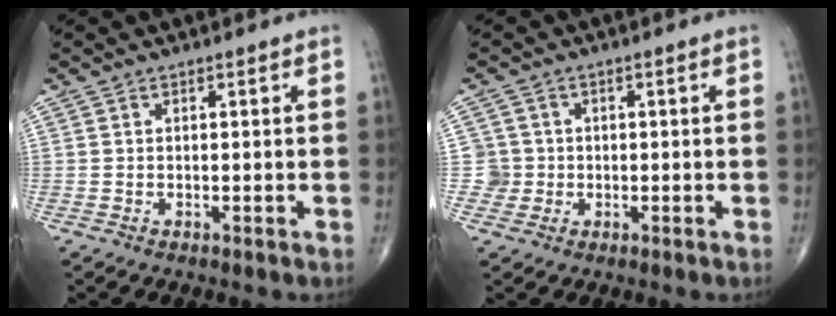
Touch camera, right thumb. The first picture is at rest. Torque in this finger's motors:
{"motor_torque": [0.13, 0.09, 0.14, 0.08, 0.00]}